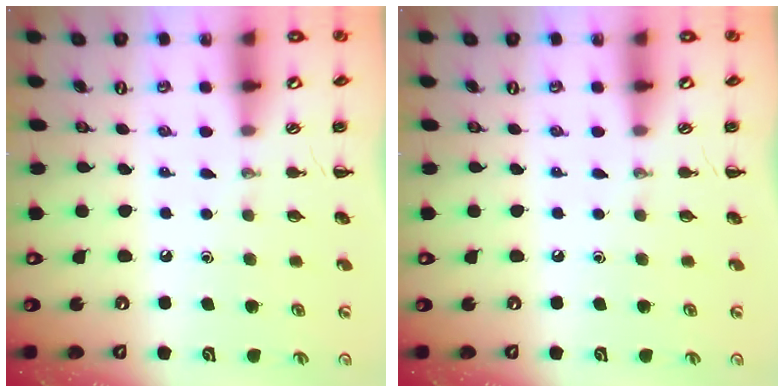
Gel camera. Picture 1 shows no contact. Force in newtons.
{"total": 0.0}